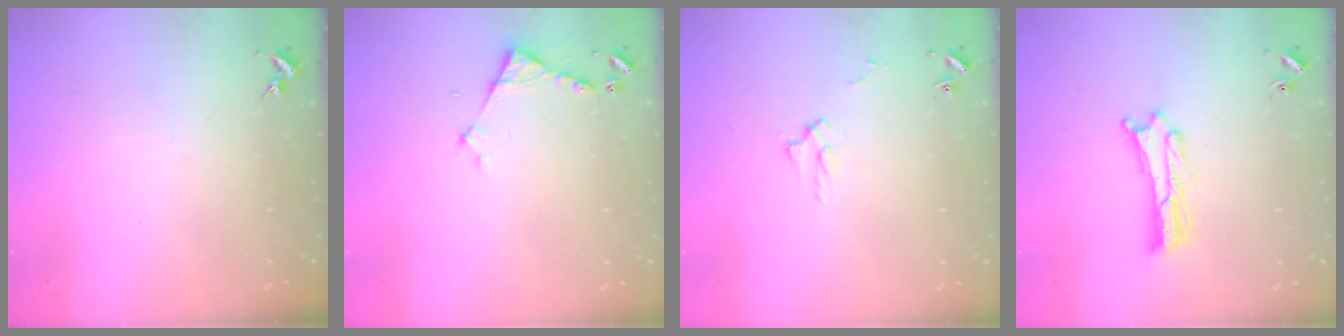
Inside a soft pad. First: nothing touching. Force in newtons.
{"total": 3.5, "press": 3.5, "slide": 0.3}
{"total": 2.6, "press": 2.6, "slide": 0.3}
{"total": 0.9, "press": 0.9, "slide": 0.2}